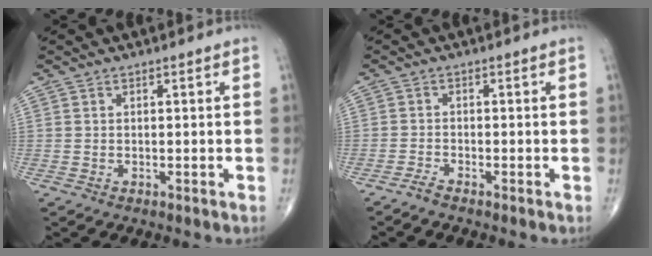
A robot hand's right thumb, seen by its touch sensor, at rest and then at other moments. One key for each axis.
{"total": 1.4, "fx": -1.3, "fy": -0.1, "fz": 0.5, "tx": -0.019, "ty": 0.003, "tz": -0.029}